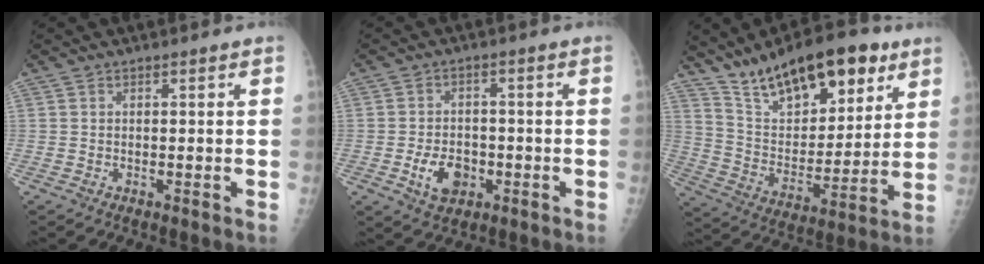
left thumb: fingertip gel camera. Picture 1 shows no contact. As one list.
[{"total": 6.8, "force": [-2.4, 4.7, 4.3], "torque": [-0.057, 0.012, -0.035]}, {"total": 21.5, "force": [13.8, 9.3, 13.6], "torque": [-0.176, -0.054, 0.238]}]